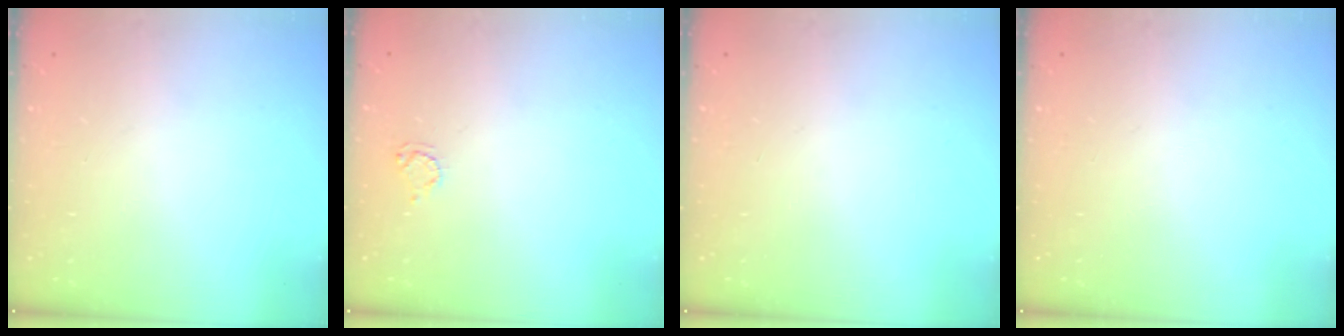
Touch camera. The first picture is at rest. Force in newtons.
{"total": 2.9, "press": 2.9, "slide": 0.3}
{"total": 0.0}
{"total": 0.0}